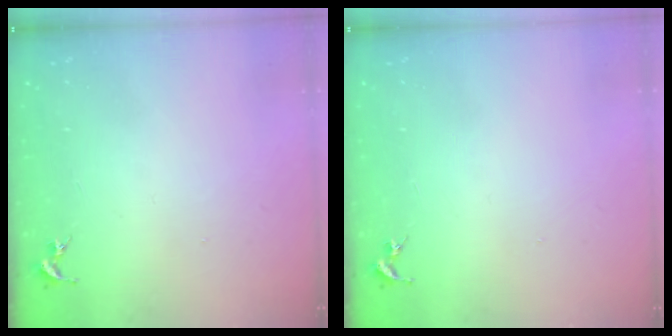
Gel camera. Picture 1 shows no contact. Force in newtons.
{"total": 0.0}